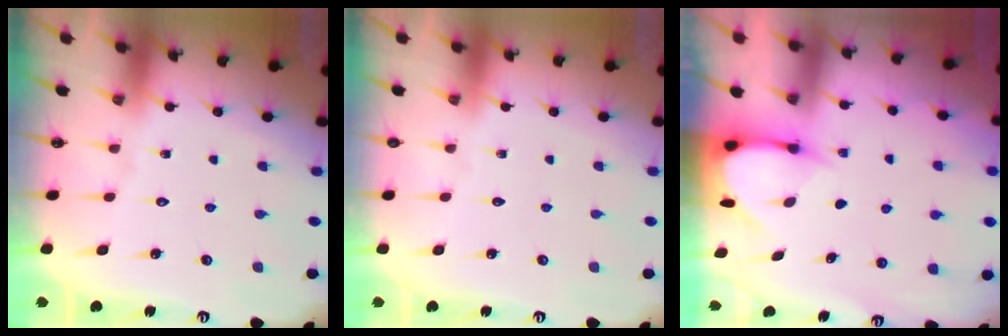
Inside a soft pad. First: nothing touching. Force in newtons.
{"total": 0.0}
{"total": 3.7, "press": 3.7, "slide": 0.3}